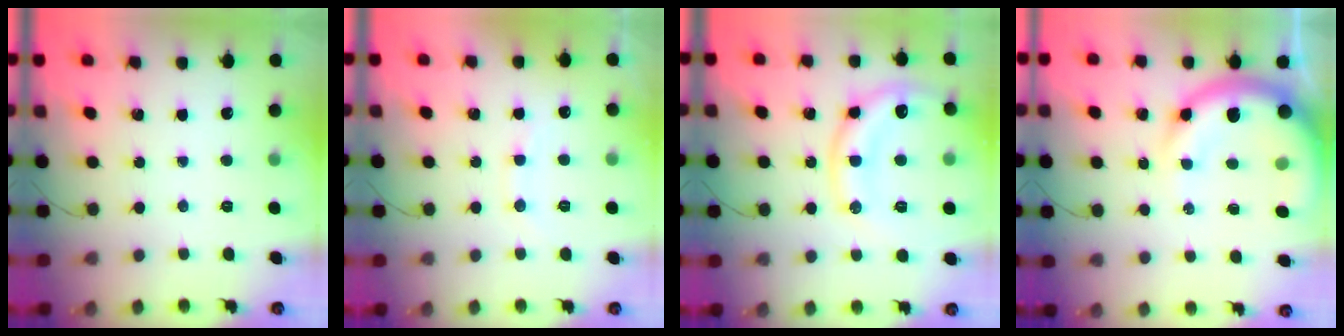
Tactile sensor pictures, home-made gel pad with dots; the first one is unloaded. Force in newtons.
{"total": 7.0, "press": 6.9, "slide": 1.2}
{"total": 14.7, "press": 14.6, "slide": 1.5}
{"total": 15.9, "press": 15.6, "slide": 3.1}